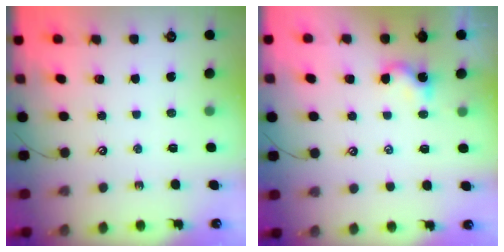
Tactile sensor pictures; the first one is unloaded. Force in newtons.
{"total": 0.0}